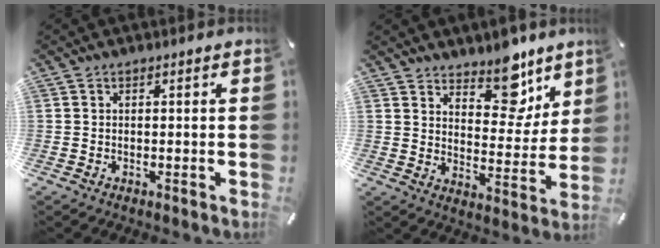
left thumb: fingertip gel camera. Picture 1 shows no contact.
{"total": 12.2, "force": [9.6, 5.9, 4.6], "torque": [-0.040, -0.083, 0.169]}